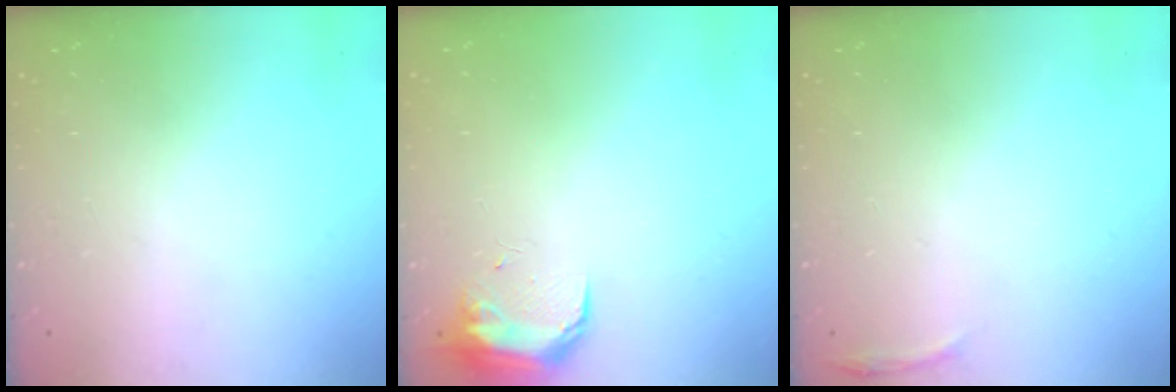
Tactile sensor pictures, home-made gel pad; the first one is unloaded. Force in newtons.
{"total": 8.9, "press": 8.9, "slide": 0.8}
{"total": 3.0, "press": 1.9, "slide": 2.3}